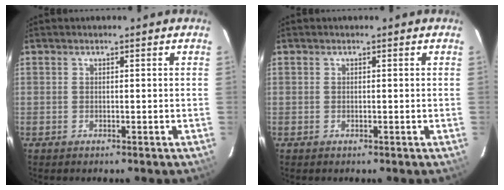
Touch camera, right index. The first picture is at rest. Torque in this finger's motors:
{"motor_torque": [-0.18, 0.09, -0.01, 0.00]}